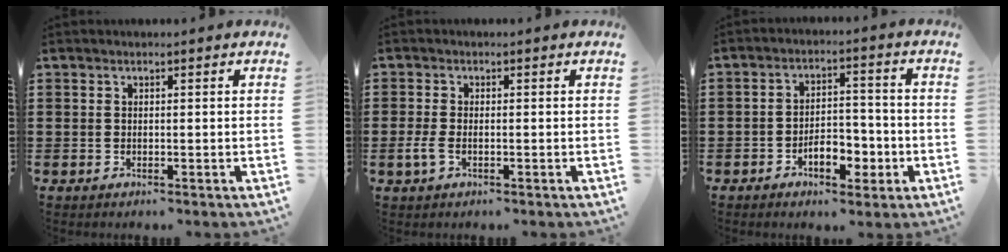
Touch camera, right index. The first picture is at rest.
{"total": 2.2, "force": [-0.8, 1.1, 1.7], "torque": [-0.048, -0.006, -0.018]}
{"total": 6.4, "force": [-3.0, 3.3, 4.7], "torque": [-0.069, 0.010, -0.053]}